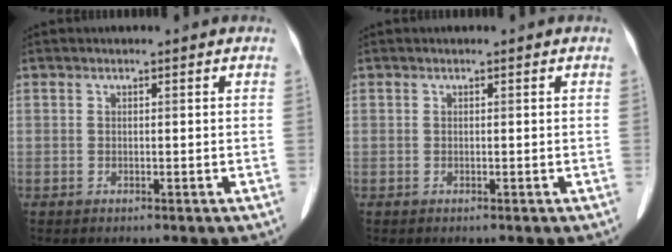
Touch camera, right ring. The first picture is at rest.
{"total": 0.0}